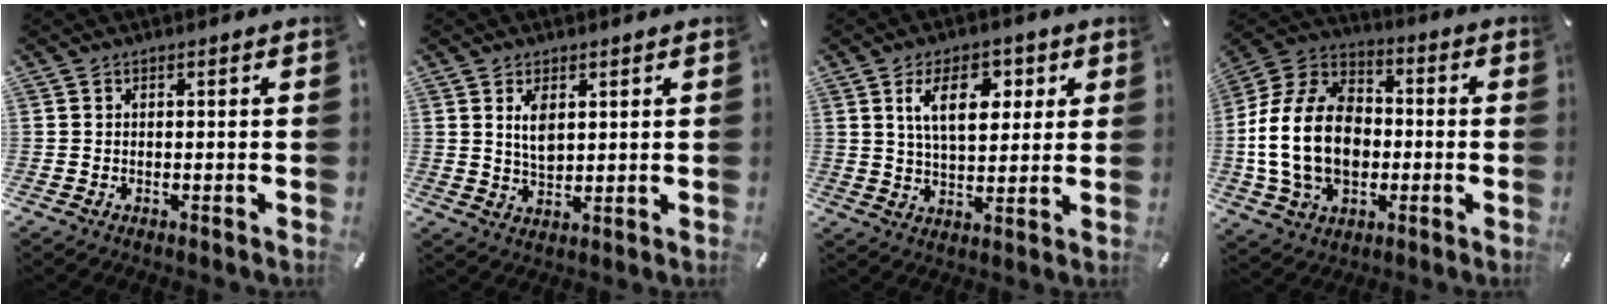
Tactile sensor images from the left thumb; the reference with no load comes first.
{"total": 5.0, "force": [1.7, 3.0, 3.6], "torque": [-0.069, -0.005, 0.025]}
{"total": 11.5, "force": [4.4, 6.7, 8.2], "torque": [-0.128, -0.001, 0.073]}
{"total": 19.7, "force": [-2.1, 14.7, 13.0], "torque": [-0.296, 0.018, -0.039]}